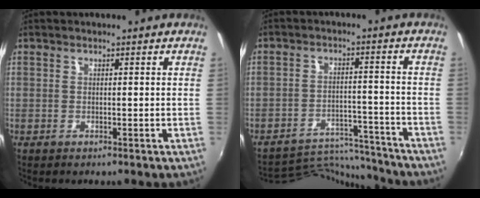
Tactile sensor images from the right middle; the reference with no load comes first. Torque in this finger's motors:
{"motor_torque": [-1.19, -0.94, -0.16, -0.08]}